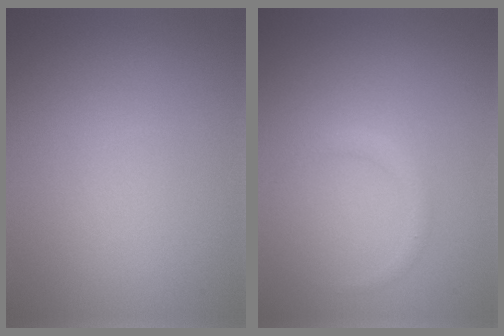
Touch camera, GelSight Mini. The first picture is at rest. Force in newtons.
{"total": 1.1, "press": 1.1, "slide": 0.0}